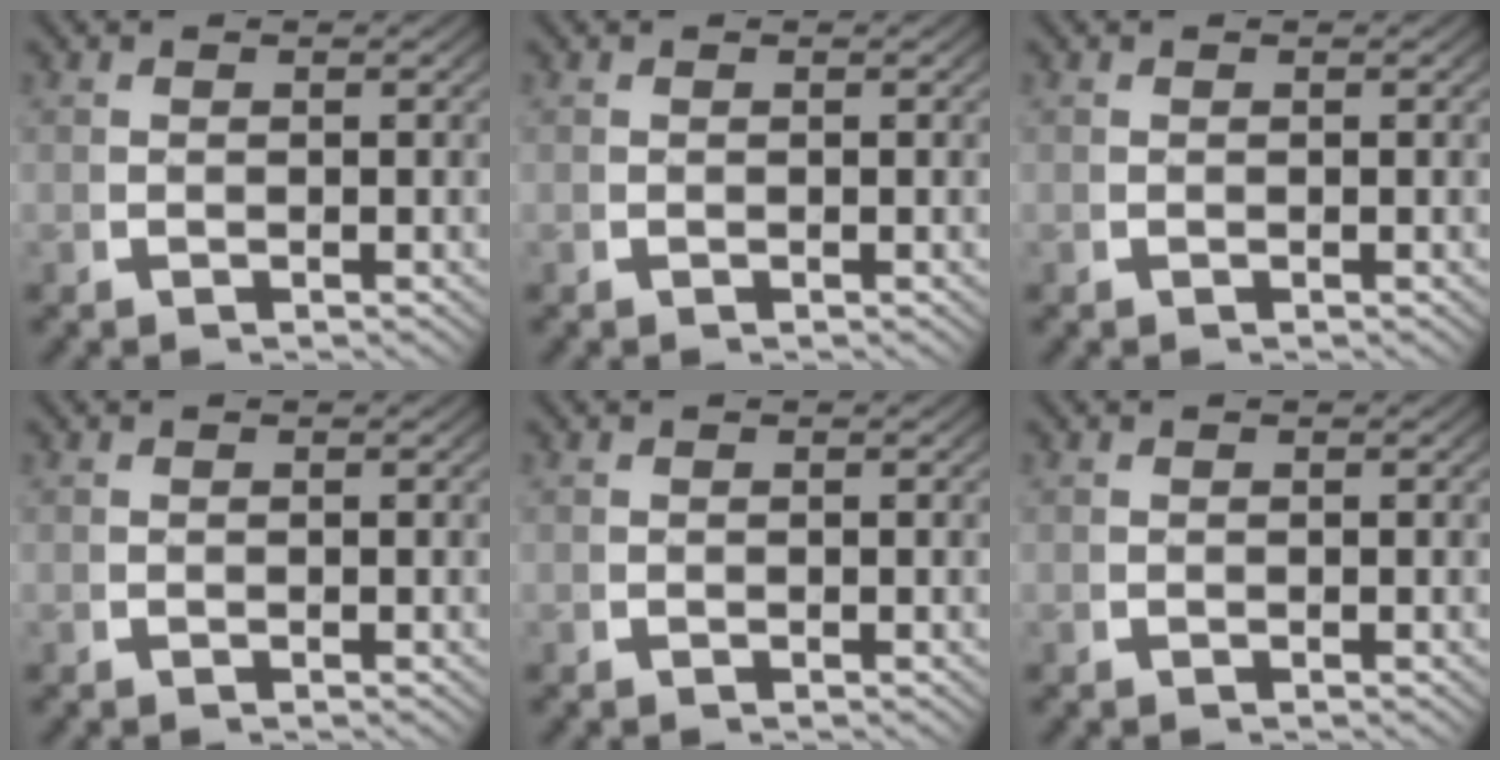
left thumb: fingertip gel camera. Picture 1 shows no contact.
{"total": 0.0}
{"total": 0.0}
{"total": 0.0}
{"total": 0.0}
{"total": 0.0}